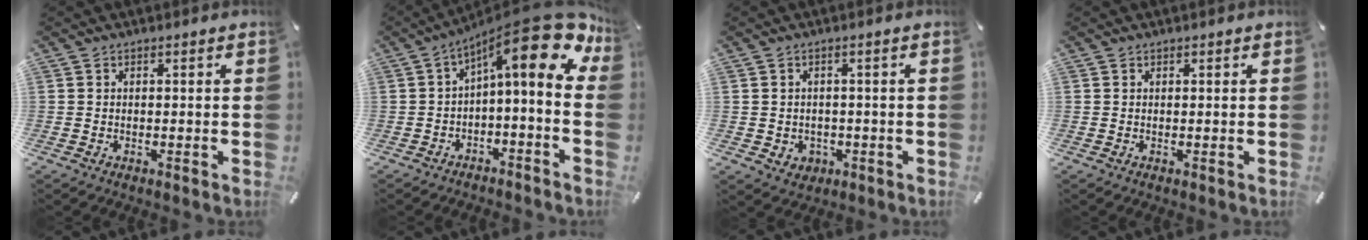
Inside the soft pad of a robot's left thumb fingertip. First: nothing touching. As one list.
[{"total": 17.1, "force": [7.4, 4.8, 14.6], "torque": [-0.213, -0.063, 0.125]}, {"total": 3.1, "force": [-0.2, 3.1, 0.7], "torque": [0.000, -0.001, -0.007]}, {"total": 0.0}]